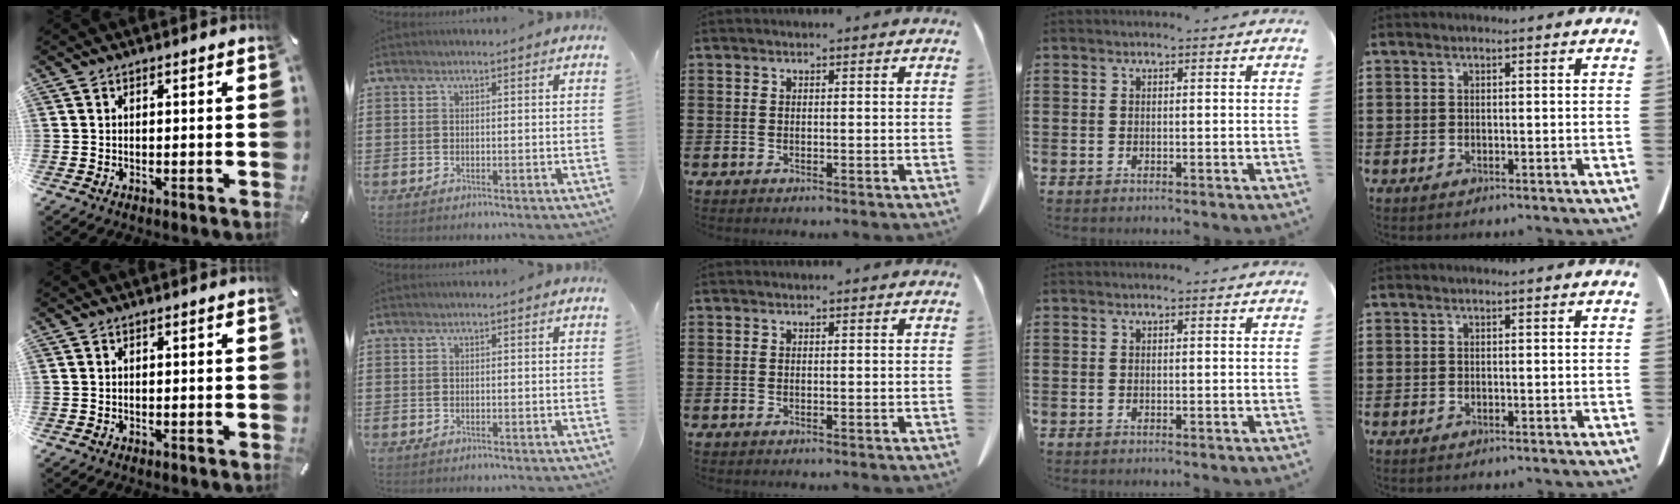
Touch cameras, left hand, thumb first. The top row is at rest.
{}